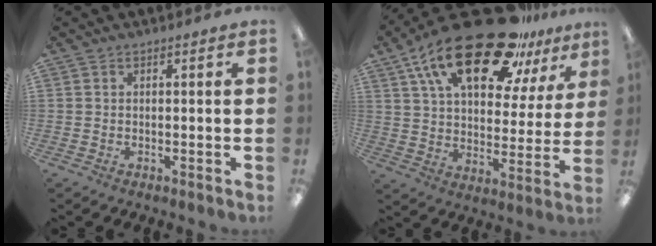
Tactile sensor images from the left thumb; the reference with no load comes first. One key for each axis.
{"total": 25.8, "fx": 17.1, "fy": 10.5, "fz": 16.2, "tx": -0.279, "ty": -0.095, "tz": 0.293}